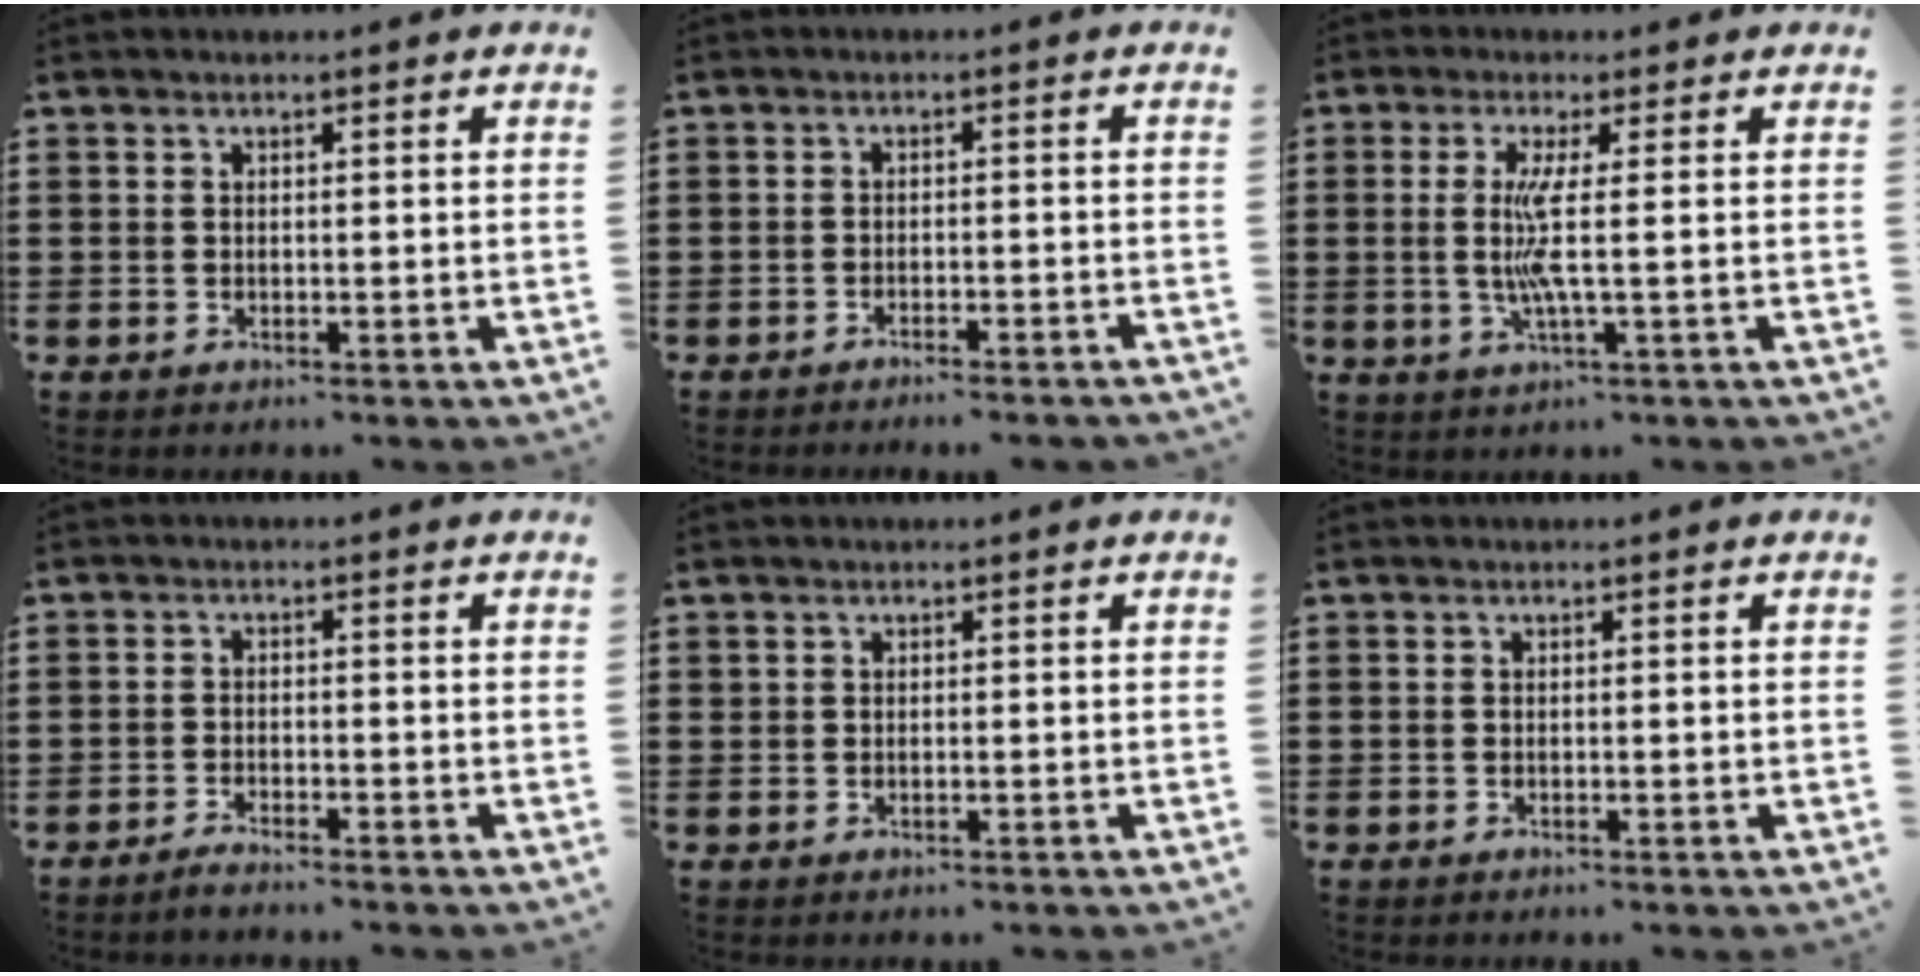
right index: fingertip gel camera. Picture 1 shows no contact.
{"total": 2.0, "force": [-1.9, -0.1, 0.5], "torque": [-0.012, 0.001, -0.039]}
{"total": 5.8, "force": [0.1, -0.3, 5.8], "torque": [-0.130, -0.020, -0.009]}
{"total": 1.7, "force": [-1.7, -0.1, 0.2], "torque": [-0.007, 0.003, -0.033]}
{"total": 0.0}
{"total": 0.0}